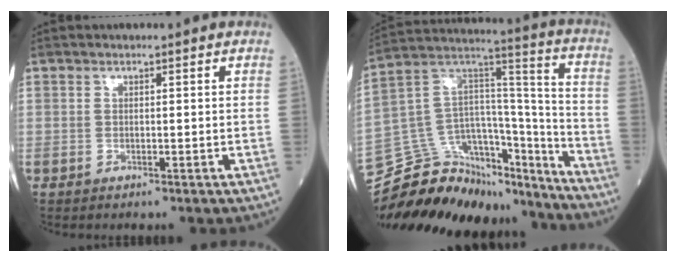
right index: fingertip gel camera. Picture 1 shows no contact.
{"total": 28.7, "force": [-25.8, 8.4, 9.4], "torque": [-0.173, 0.037, -0.396]}